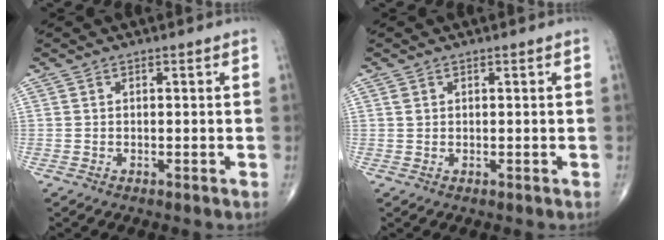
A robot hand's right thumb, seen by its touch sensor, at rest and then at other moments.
{"total": 0.8, "force": [0.3, 0.5, 0.4], "torque": [-0.006, 0.004, 0.008]}